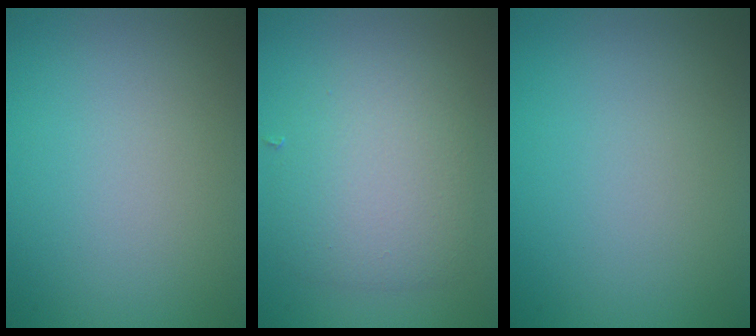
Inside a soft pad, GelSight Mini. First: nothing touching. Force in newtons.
{"total": 4.6, "press": 4.6, "slide": 0.1}
{"total": 0.0}